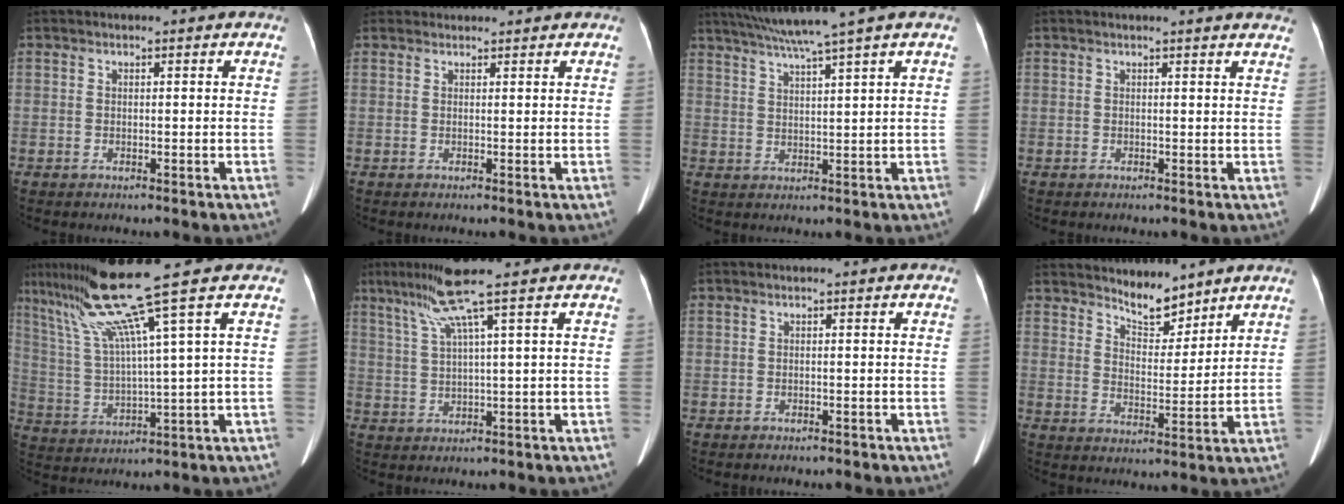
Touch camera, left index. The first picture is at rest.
{"total": 2.6, "force": [2.6, 0.4, 0.0], "torque": [-0.008, 0.021, 0.040]}
{"total": 8.2, "force": [6.5, -2.0, 4.6], "torque": [-0.076, 0.012, 0.109]}
{"total": 7.2, "force": [6.9, 0.3, 2.2], "torque": [-0.023, 0.004, 0.055]}
{"total": 14.1, "force": [8.7, -3.1, 10.7], "torque": [-0.190, 0.005, 0.160]}
{"total": 6.6, "force": [3.8, -1.8, 5.1], "torque": [-0.105, 0.007, 0.076]}
{"total": 1.1, "force": [-1.0, 0.3, 0.4], "torque": [-0.010, -0.002, -0.011]}
{"total": 6.0, "force": [5.6, 1.6, 1.8], "torque": [-0.038, -0.005, 0.104]}